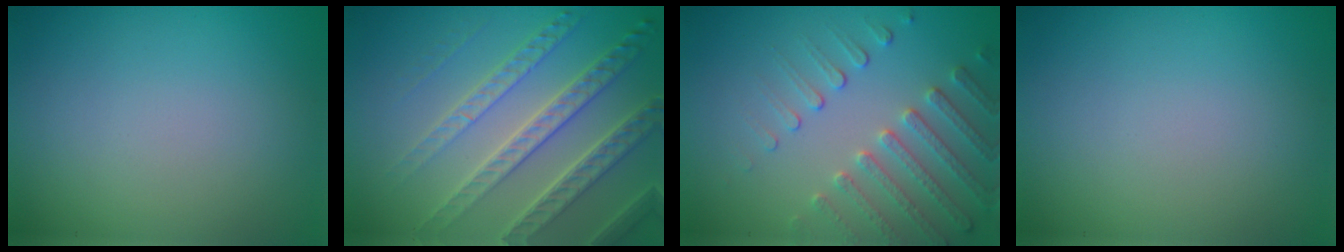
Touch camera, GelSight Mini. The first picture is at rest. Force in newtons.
{"total": 6.8, "press": 4.9, "slide": 4.8}
{"total": 3.8, "press": 3.6, "slide": 1.1}
{"total": 0.0}